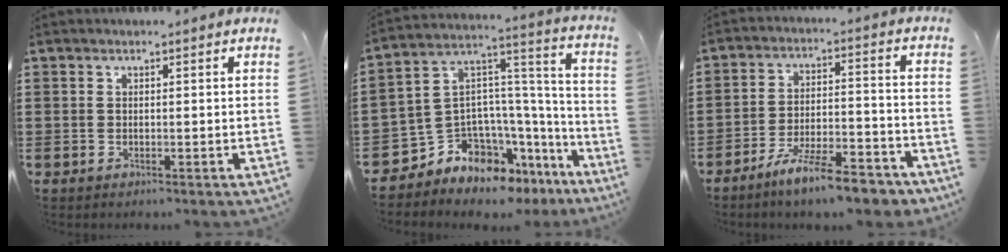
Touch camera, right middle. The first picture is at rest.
{"total": 7.8, "force": [-6.8, 3.6, 0.7], "torque": [-0.046, -0.018, -0.138]}
{"total": 10.0, "force": [-8.3, 1.3, 5.3], "torque": [-0.099, 0.011, -0.160]}